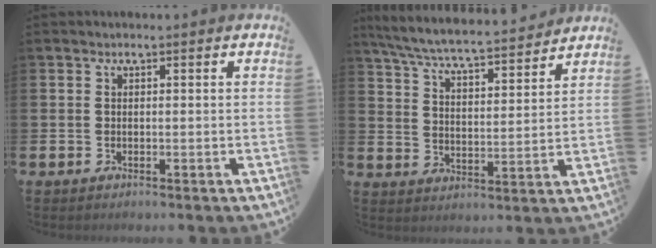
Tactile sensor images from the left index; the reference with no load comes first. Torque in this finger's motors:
{"motor_torque": [1.07, -1.07, 0.87, 0.21]}